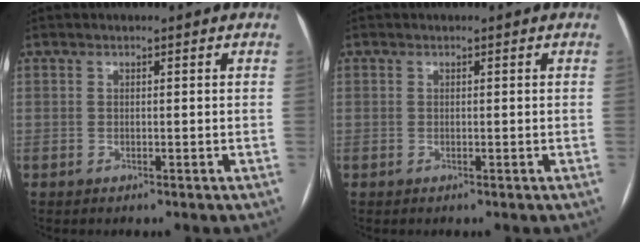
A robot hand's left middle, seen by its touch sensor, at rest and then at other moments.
{"total": 0.0}